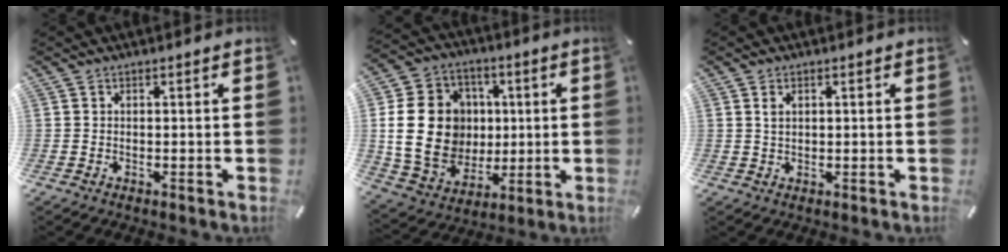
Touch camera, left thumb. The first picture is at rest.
{"total": 19.6, "force": [1.4, 16.6, 10.4], "torque": [-0.201, -0.002, 0.032]}
{"total": 2.0, "force": [0.8, 1.3, 1.3], "torque": [-0.029, 0.002, 0.014]}